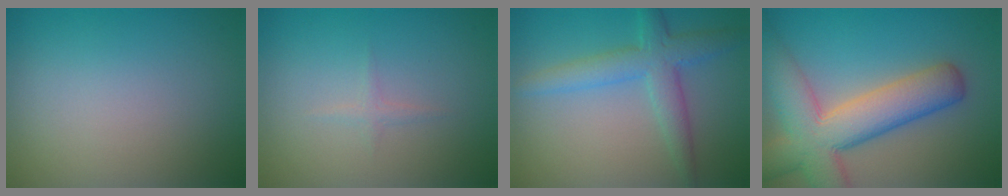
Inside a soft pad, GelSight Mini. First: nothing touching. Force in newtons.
{"total": 0.7, "press": 0.7, "slide": 0.1}
{"total": 4.2, "press": 4.2, "slide": 0.2}
{"total": 9.7, "press": 9.7, "slide": 0.5}